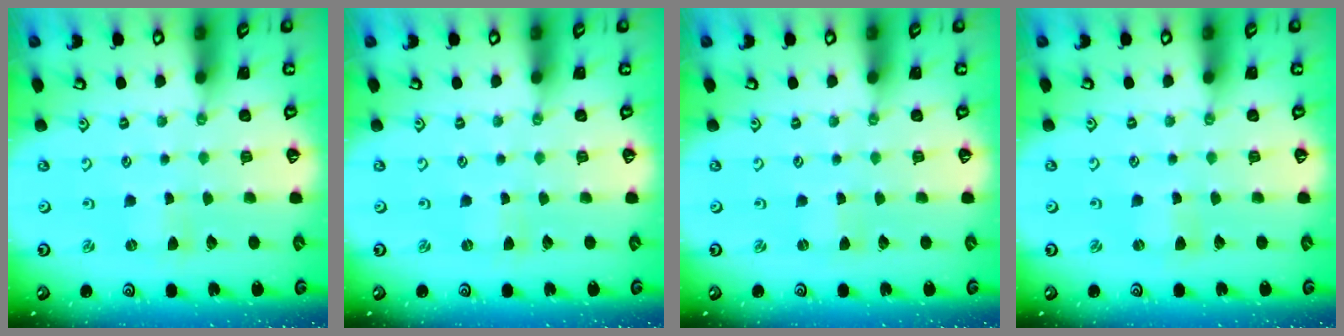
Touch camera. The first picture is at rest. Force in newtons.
{"total": 0.0}
{"total": 0.0}
{"total": 0.7, "press": 0.7, "slide": 0.3}